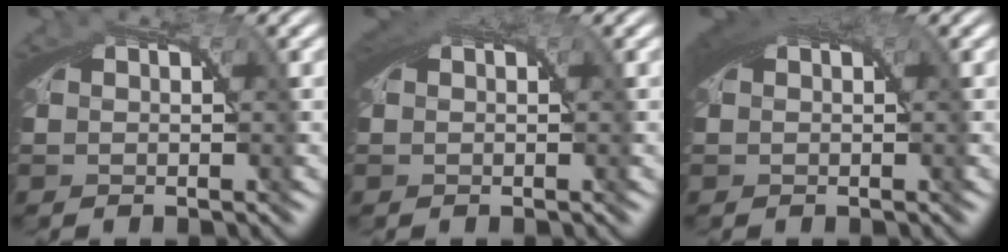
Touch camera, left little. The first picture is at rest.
{"total": 1.9, "force": [1.0, 0.9, 1.4], "torque": [-0.022, 0.009, 0.012]}
{"total": 3.1, "force": [1.4, 1.1, 2.6], "torque": [-0.041, 0.010, 0.019]}